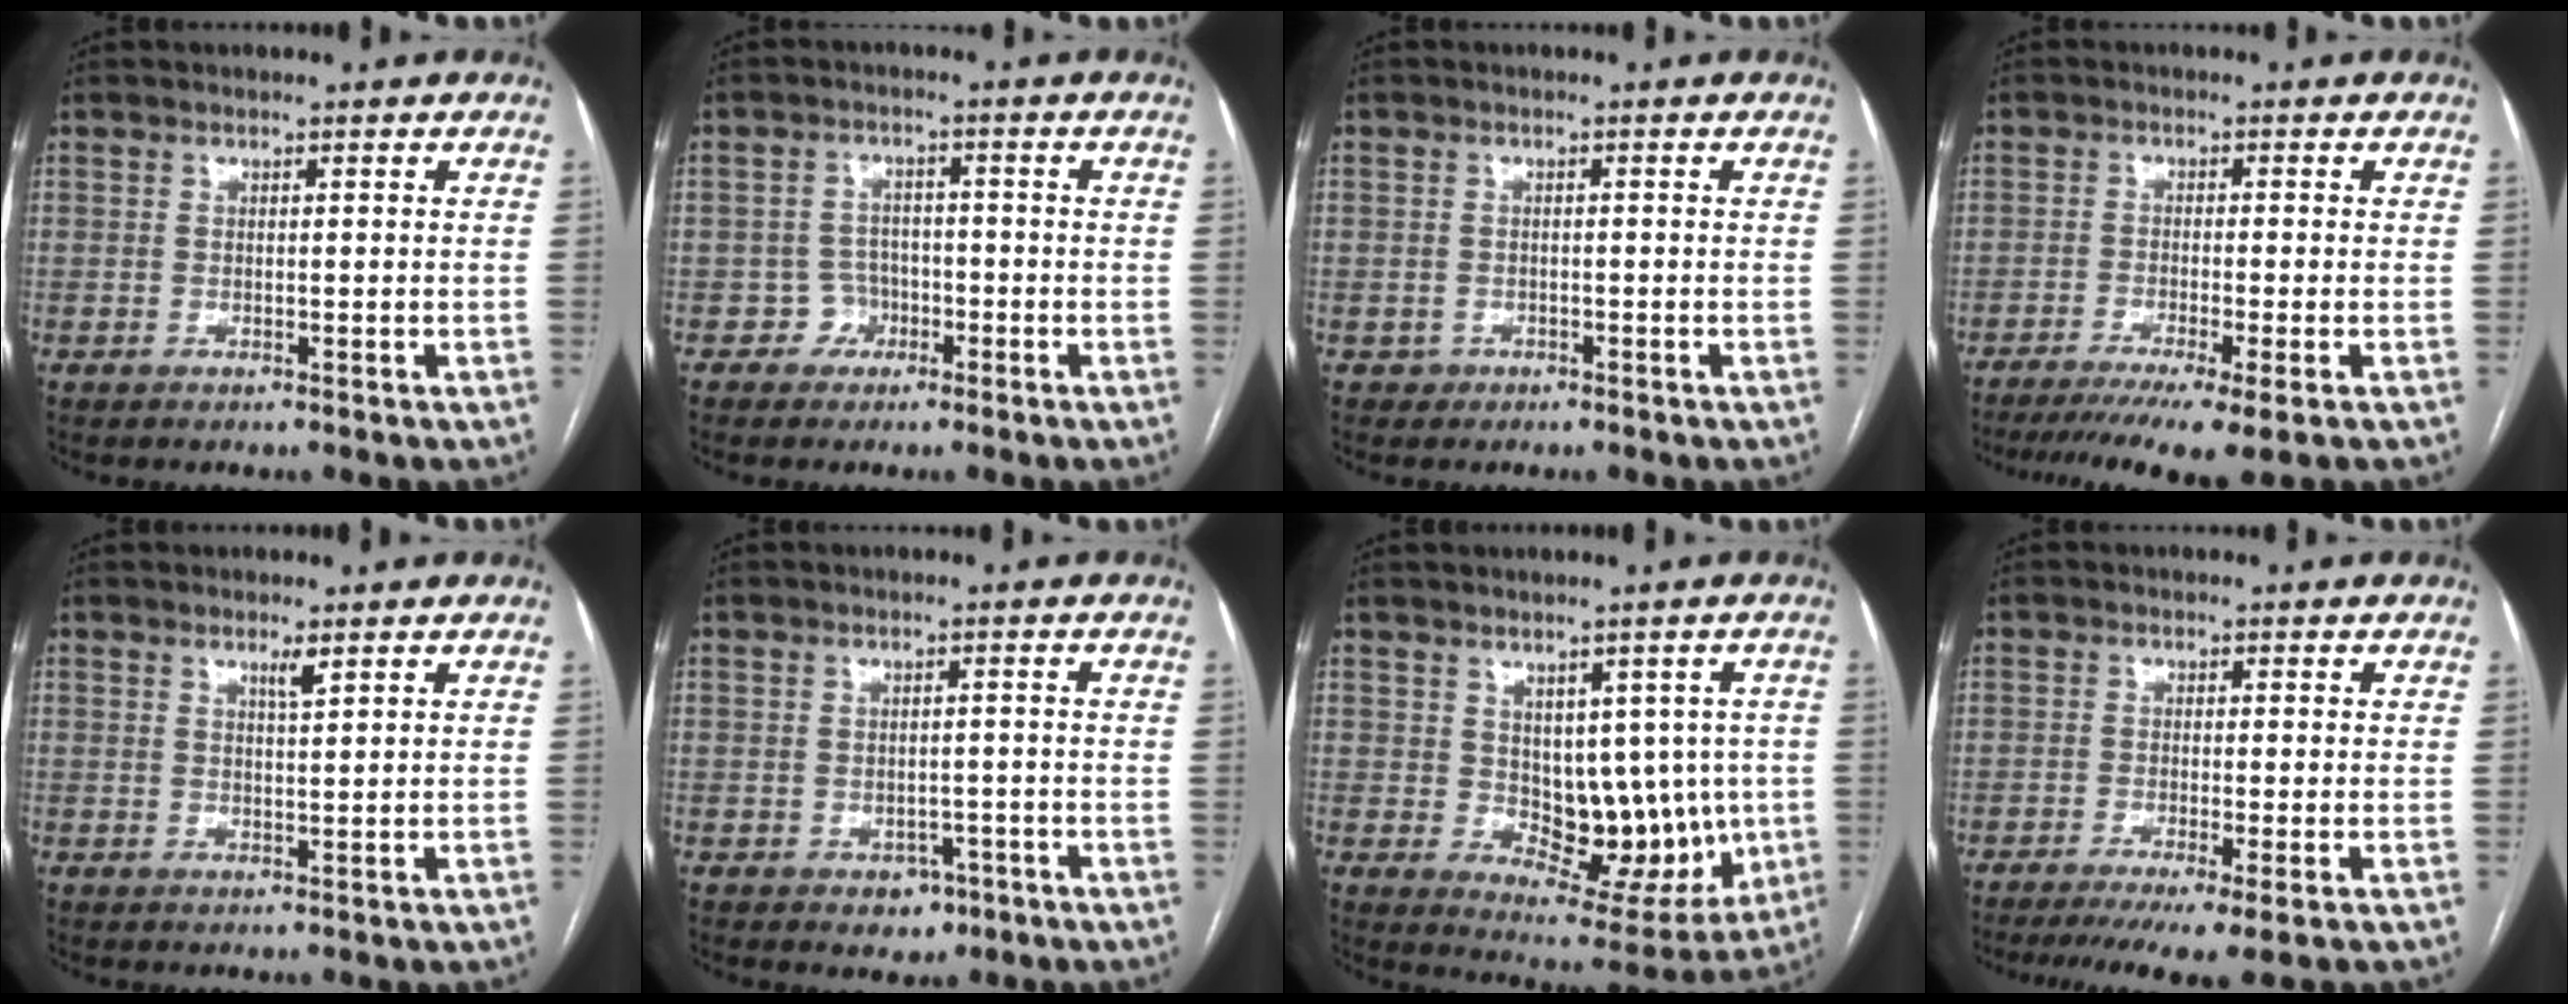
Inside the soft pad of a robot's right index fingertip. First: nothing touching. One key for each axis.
{"total": 3.4, "fx": -1.6, "fy": 3.0, "fz": -0.1, "tx": 0.012, "ty": 0.016, "tz": -0.028}
{"total": 1.7, "fx": -0.9, "fy": 1.4, "fz": -0.2, "tx": 0.006, "ty": 0.009, "tz": -0.015}
{"total": 10.1, "fx": -6.9, "fy": 0.2, "fz": 7.3, "tx": -0.114, "ty": -0.018, "tz": -0.109}
{"total": 1.7, "fx": 1.1, "fy": 0.0, "fz": 1.3, "tx": -0.024, "ty": -0.004, "tz": 0.020}
{"total": 3.3, "fx": -1.6, "fy": 2.5, "fz": 1.5, "tx": -0.008, "ty": 0.006, "tz": -0.013}
{"total": 12.3, "fx": -0.2, "fy": 7.1, "fz": 10.0, "tx": -0.113, "ty": 0.005, "tz": 0.024}
{"total": 7.3, "fx": -4.8, "fy": 0.3, "fz": 5.5, "tx": -0.085, "ty": -0.015, "tz": -0.078}